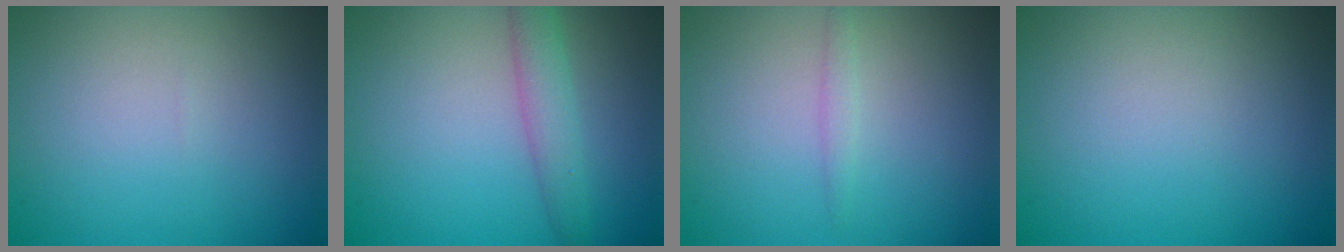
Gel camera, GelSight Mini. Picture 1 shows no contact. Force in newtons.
{"total": 2.8, "press": 2.8, "slide": 0.1}
{"total": 0.7, "press": 0.7, "slide": 0.0}
{"total": 0.0}